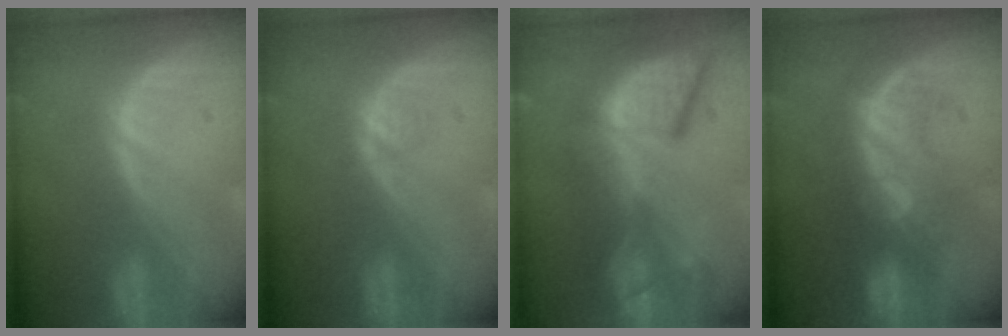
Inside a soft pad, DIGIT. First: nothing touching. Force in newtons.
{"total": 1.2, "press": 1.2, "slide": 0.2}
{"total": 12.1, "press": 11.1, "slide": 4.9}
{"total": 8.4, "press": 8.0, "slide": 2.5}